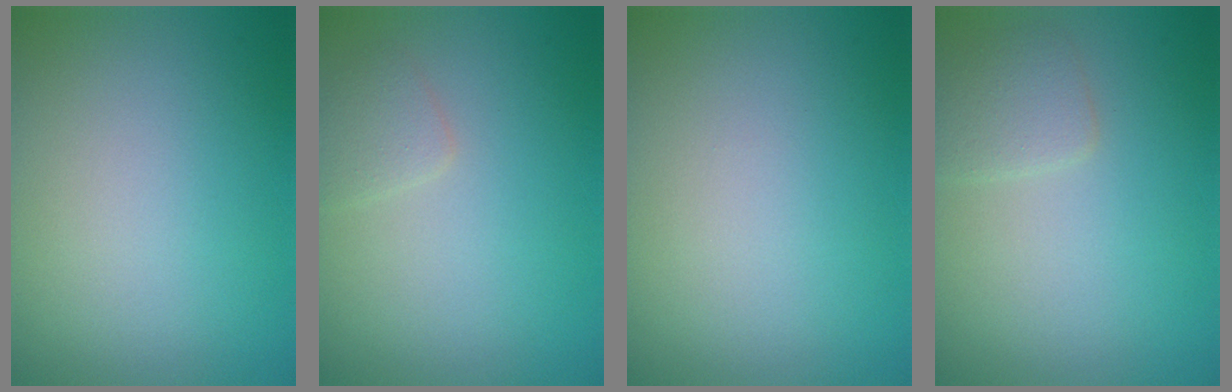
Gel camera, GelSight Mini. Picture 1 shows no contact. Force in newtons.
{"total": 1.3, "press": 1.3, "slide": 0.1}
{"total": 0.0}
{"total": 1.8, "press": 1.8, "slide": 0.0}